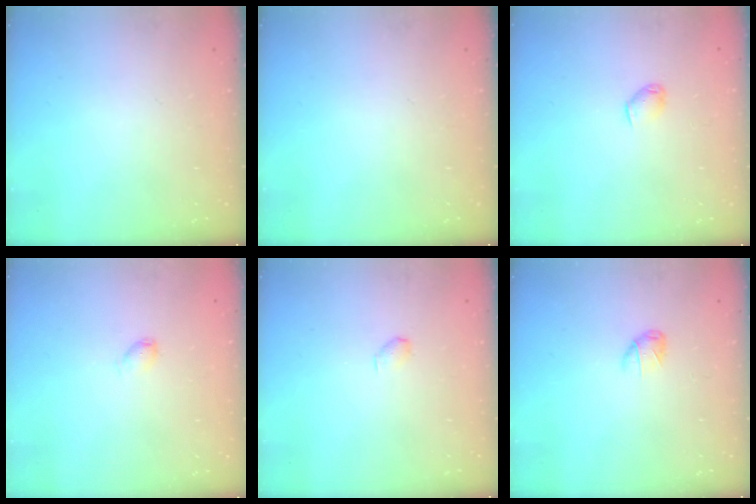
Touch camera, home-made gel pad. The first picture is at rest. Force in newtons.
{"total": 0.0}
{"total": 3.9, "press": 3.8, "slide": 0.7}
{"total": 2.9, "press": 2.9, "slide": 0.4}
{"total": 3.1, "press": 3.0, "slide": 0.6}
{"total": 5.1, "press": 5.0, "slide": 0.8}